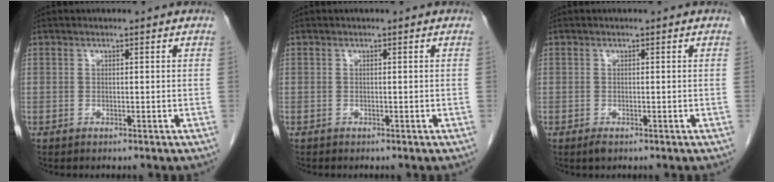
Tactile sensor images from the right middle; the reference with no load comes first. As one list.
[{"total": 0.0}, {"total": 0.8, "force": [-0.6, 0.2, 0.5], "torque": [-0.011, -0.002, -0.006]}]